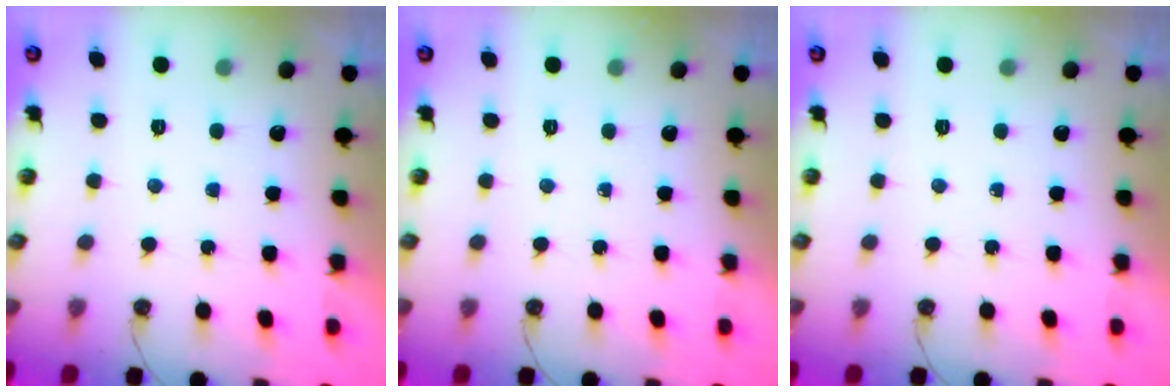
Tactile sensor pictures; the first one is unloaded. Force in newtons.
{"total": 0.0}
{"total": 0.0}